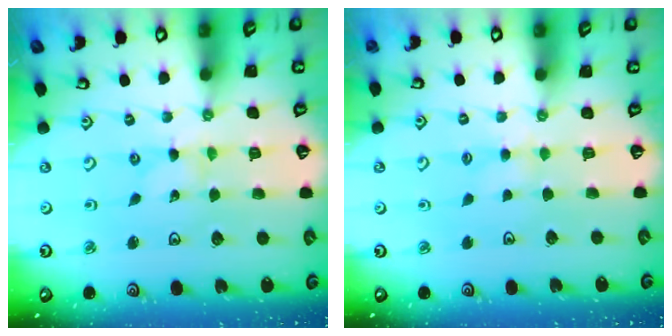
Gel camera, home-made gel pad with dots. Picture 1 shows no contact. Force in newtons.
{"total": 2.8, "press": 2.7, "slide": 0.5}